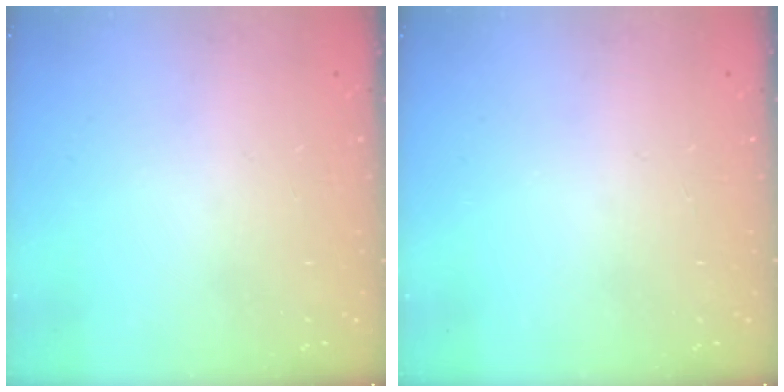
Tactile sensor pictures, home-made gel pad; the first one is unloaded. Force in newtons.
{"total": 0.0}